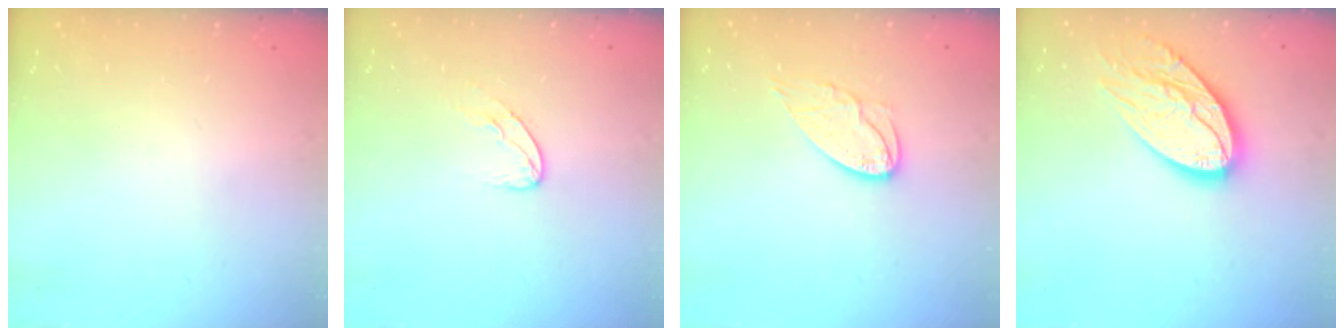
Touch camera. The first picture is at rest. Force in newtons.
{"total": 4.8, "press": 4.8, "slide": 0.3}
{"total": 8.5, "press": 8.5, "slide": 0.5}
{"total": 18.1, "press": 18.0, "slide": 1.7}